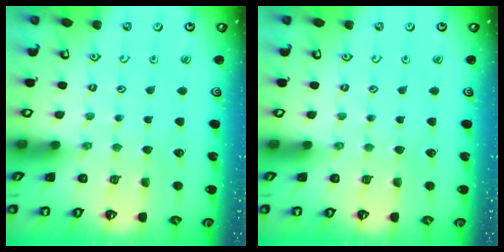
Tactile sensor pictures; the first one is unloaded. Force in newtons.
{"total": 0.0}